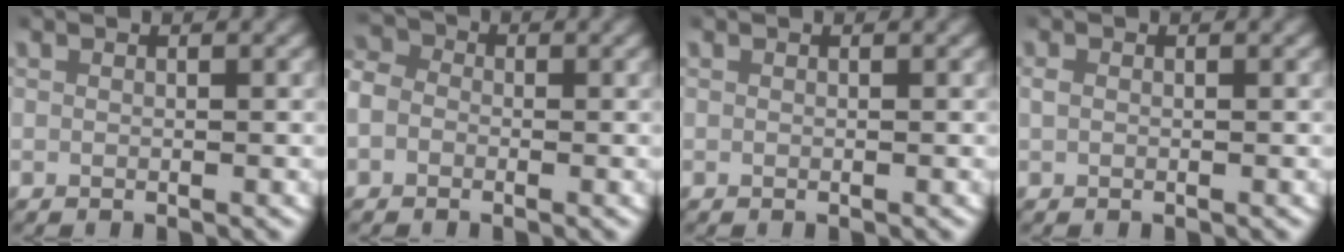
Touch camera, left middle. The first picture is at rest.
{"total": 5.0, "force": [0.5, 4.5, 2.2], "torque": [-0.047, 0.005, -0.008]}
{"total": 0.0}
{"total": 0.6, "force": [0.0, 0.5, 0.4], "torque": [-0.011, 0.000, 0.001]}